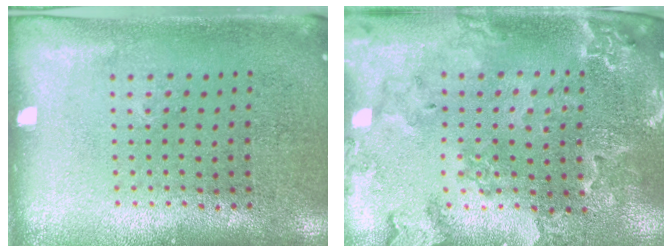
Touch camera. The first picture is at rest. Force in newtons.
{"total": 1.9, "press": 1.9, "slide": 0.2}